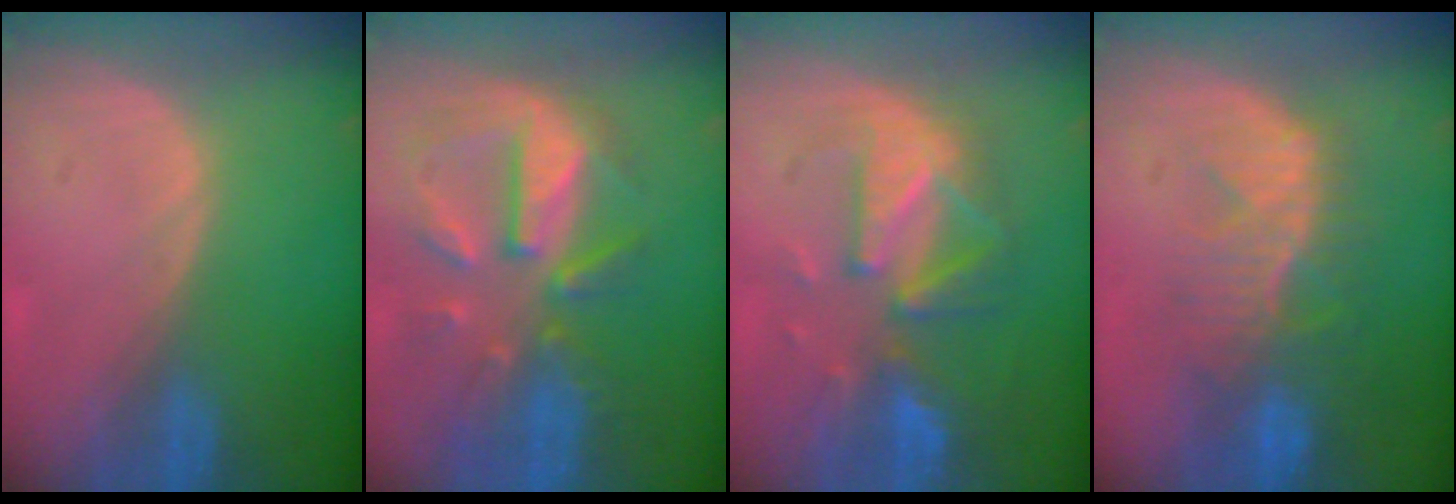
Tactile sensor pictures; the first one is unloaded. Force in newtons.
{"total": 10.1, "press": 9.2, "slide": 4.3}
{"total": 9.7, "press": 8.8, "slide": 4.0}
{"total": 10.0, "press": 8.5, "slide": 5.3}